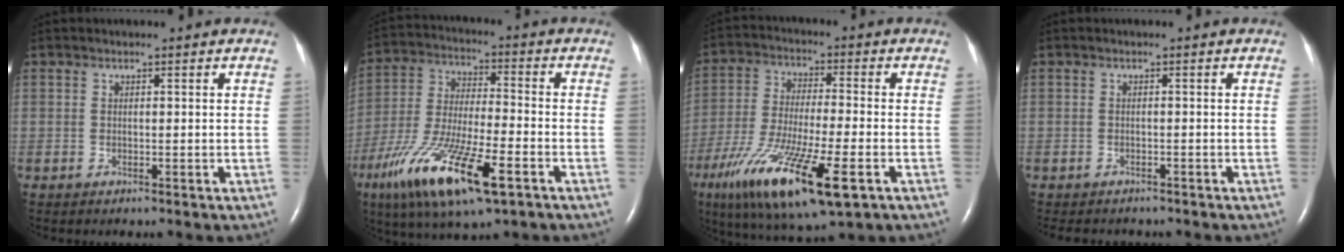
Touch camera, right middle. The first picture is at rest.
{"total": 17.5, "force": [-8.9, 3.6, 14.7], "torque": [-0.308, -0.034, -0.152]}
{"total": 18.8, "force": [-9.1, 3.3, 16.1], "torque": [-0.306, -0.045, -0.153]}
{"total": 6.0, "force": [-5.2, 2.2, 2.0], "torque": [-0.026, -0.001, -0.066]}